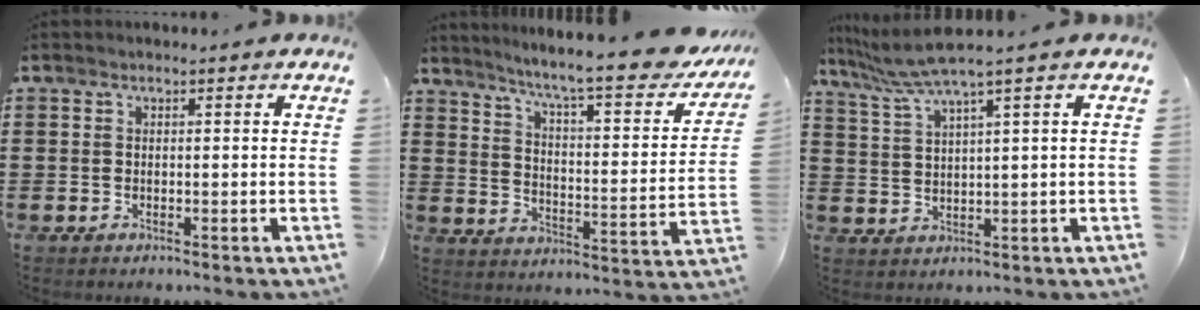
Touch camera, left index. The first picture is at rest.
{"total": 9.2, "force": [7.7, -0.2, 5.1], "torque": [-0.105, -0.059, 0.119]}
{"total": 4.9, "force": [3.3, -0.4, 3.6], "torque": [-0.081, -0.012, 0.055]}